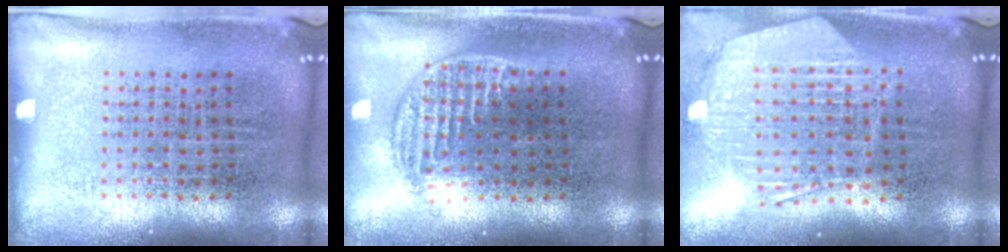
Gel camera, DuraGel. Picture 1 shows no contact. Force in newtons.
{"total": 1.2, "press": 1.0, "slide": 0.6}
{"total": 1.7, "press": 1.6, "slide": 0.7}